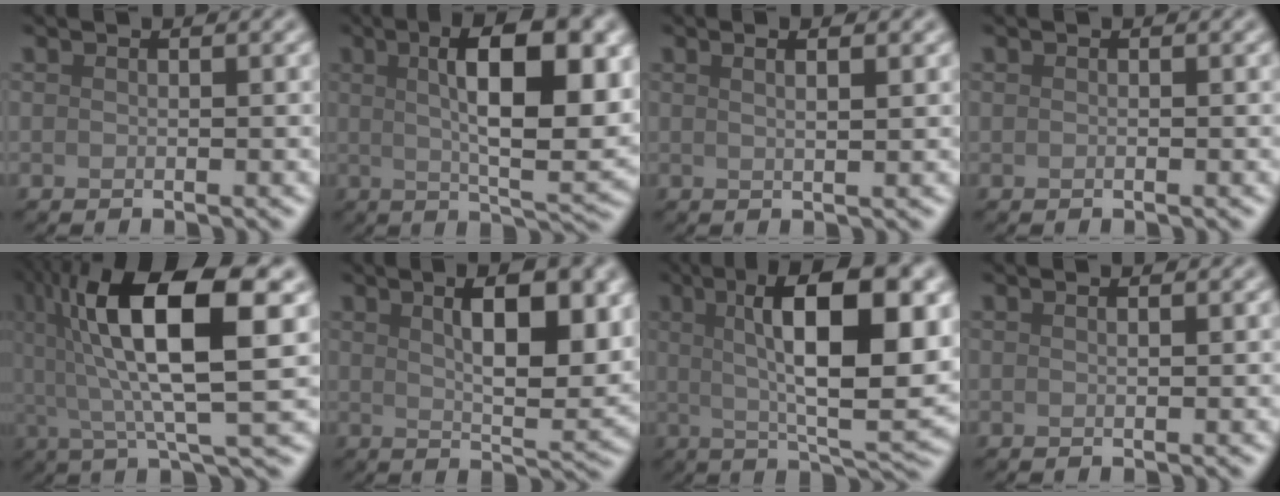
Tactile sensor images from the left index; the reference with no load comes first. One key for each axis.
{"total": 12.0, "fx": 2.5, "fy": 3.8, "fz": 11.1, "tx": -0.145, "ty": 0.003, "tz": 0.037}
{"total": 3.3, "fx": 1.6, "fy": 1.3, "fz": 2.5, "tx": -0.014, "ty": 0.010, "tz": -0.005}
{"total": 0.0}
{"total": 11.8, "fx": 3.1, "fy": 3.0, "fz": 11.0, "tx": -0.182, "ty": 0.010, "tz": 0.055}
{"total": 8.8, "fx": 2.7, "fy": 2.9, "fz": 7.8, "tx": -0.108, "ty": 0.003, "tz": 0.044}
{"total": 13.3, "fx": 2.9, "fy": 3.9, "fz": 12.4, "tx": -0.161, "ty": 0.010, "tz": 0.039}
{"total": 0.8, "fx": 0.5, "fy": 0.2, "fz": 0.6, "tx": -0.007, "ty": 0.001, "tz": 0.001}